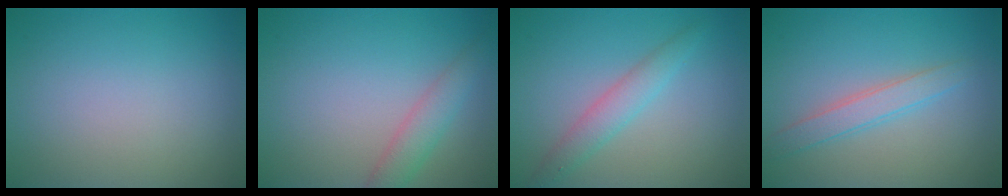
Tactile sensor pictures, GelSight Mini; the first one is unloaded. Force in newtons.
{"total": 2.5, "press": 2.5, "slide": 0.1}
{"total": 2.5, "press": 2.5, "slide": 0.1}
{"total": 2.3, "press": 2.3, "slide": 0.1}